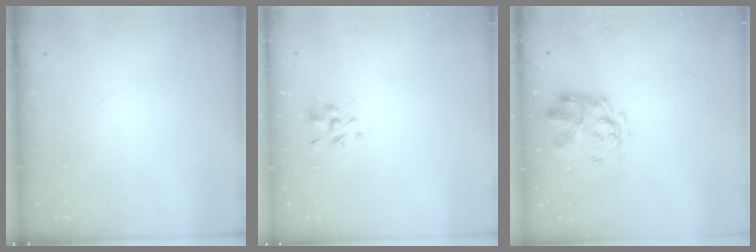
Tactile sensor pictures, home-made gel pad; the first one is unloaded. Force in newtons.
{"total": 1.3, "press": 1.1, "slide": 0.5}
{"total": 3.7, "press": 3.4, "slide": 1.3}